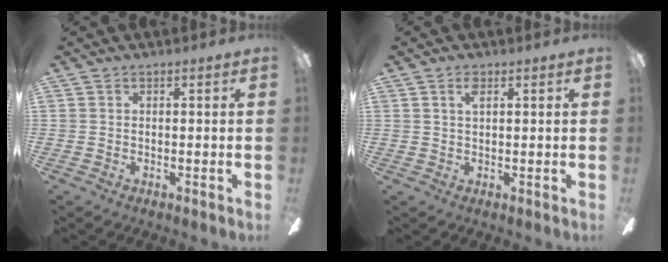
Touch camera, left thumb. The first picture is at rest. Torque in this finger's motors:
{"motor_torque": [-0.13, -0.05, -0.33, -0.19, 0.03]}